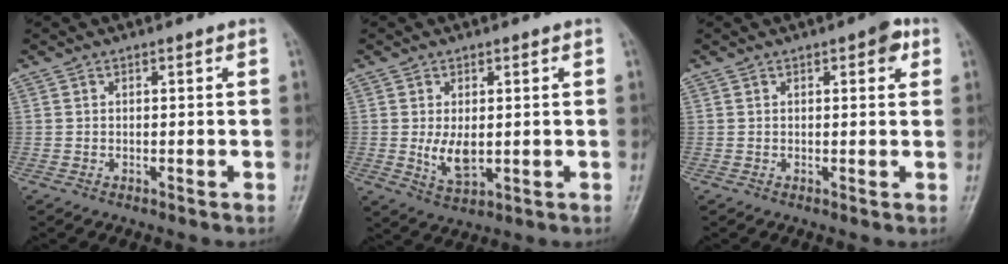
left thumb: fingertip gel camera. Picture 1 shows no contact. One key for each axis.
{"total": 5.4, "fx": 0.1, "fy": 3.0, "fz": 4.5, "tx": -0.077, "ty": -0.012, "tz": 0.010}
{"total": 3.6, "fx": 1.6, "fy": 1.5, "fz": 2.8, "tx": -0.024, "ty": 0.000, "tz": 0.012}